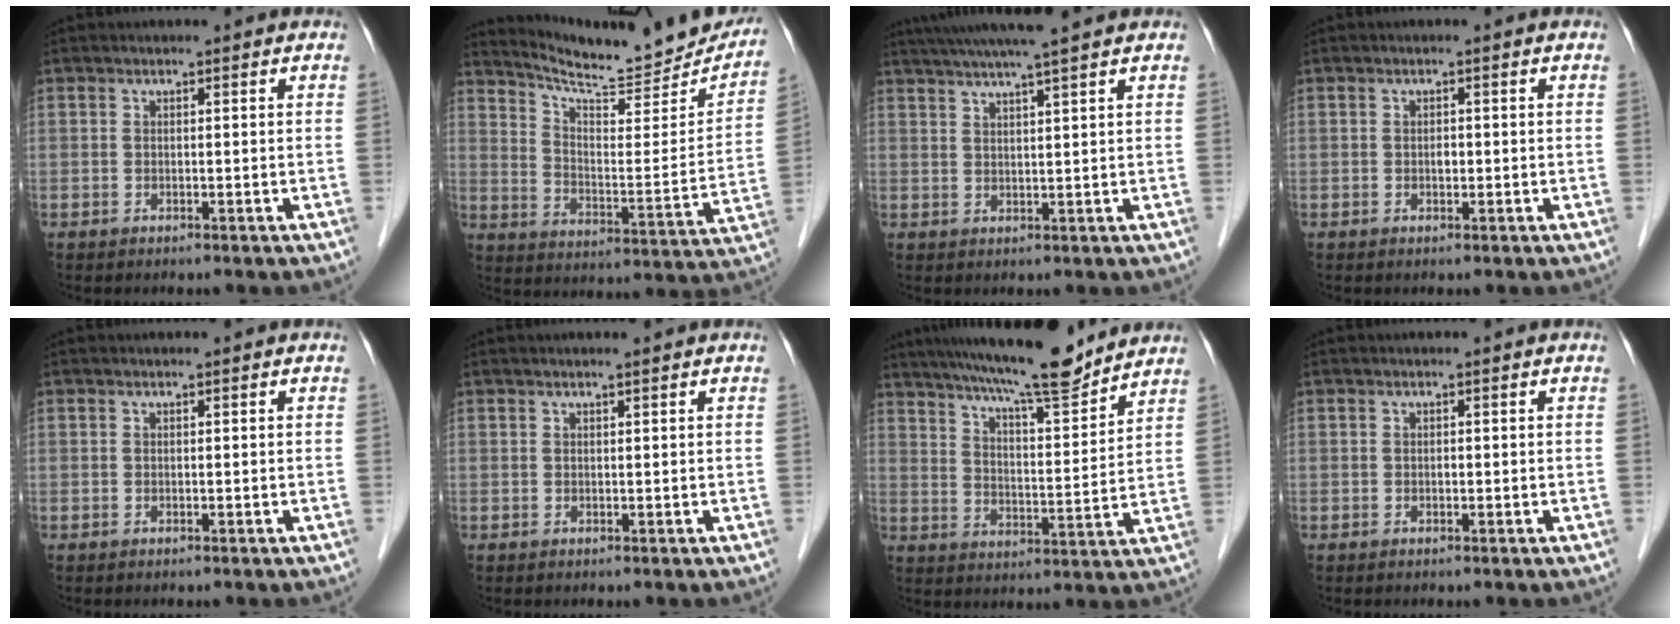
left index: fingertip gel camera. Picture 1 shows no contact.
{"total": 20.1, "force": [18.9, 2.5, 6.6], "torque": [-0.095, -0.053, 0.257]}
{"total": 9.1, "force": [7.6, -1.1, 4.7], "torque": [-0.076, 0.021, 0.112]}
{"total": 0.8, "force": [-0.1, 0.5, 0.7], "torque": [-0.012, 0.002, -0.002]}
{"total": 0.0}
{"total": 1.1, "force": [0.9, -0.1, 0.6], "torque": [-0.011, 0.005, 0.017]}
{"total": 14.7, "force": [12.8, 1.0, 7.1], "torque": [-0.119, 0.001, 0.198]}
{"total": 0.0}